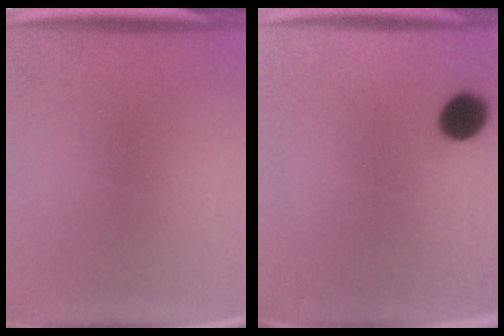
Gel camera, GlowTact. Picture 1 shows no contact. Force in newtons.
{"total": 6.7}